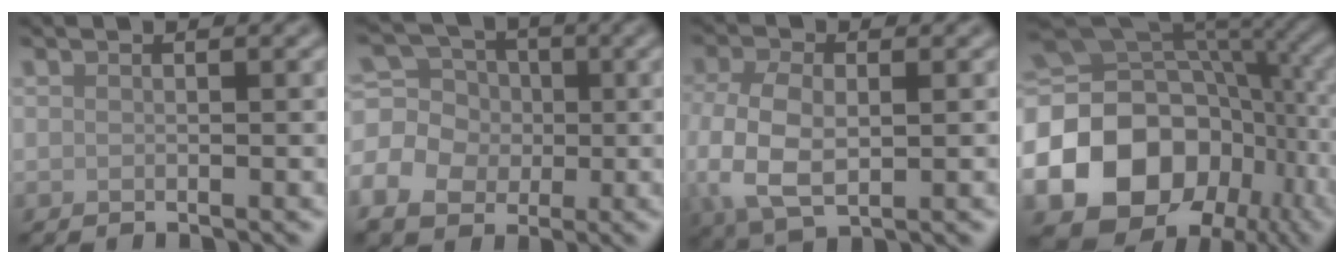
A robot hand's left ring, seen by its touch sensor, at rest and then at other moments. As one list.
[{"total": 6.5, "force": [-1.2, 5.6, 3.2], "torque": [-0.060, 0.003, -0.031]}, {"total": 6.5, "force": [-0.9, 4.0, 5.1], "torque": [-0.120, -0.011, -0.017]}, {"total": 20.6, "force": [-5.8, 16.3, 11.1], "torque": [-0.210, -0.024, -0.090]}]